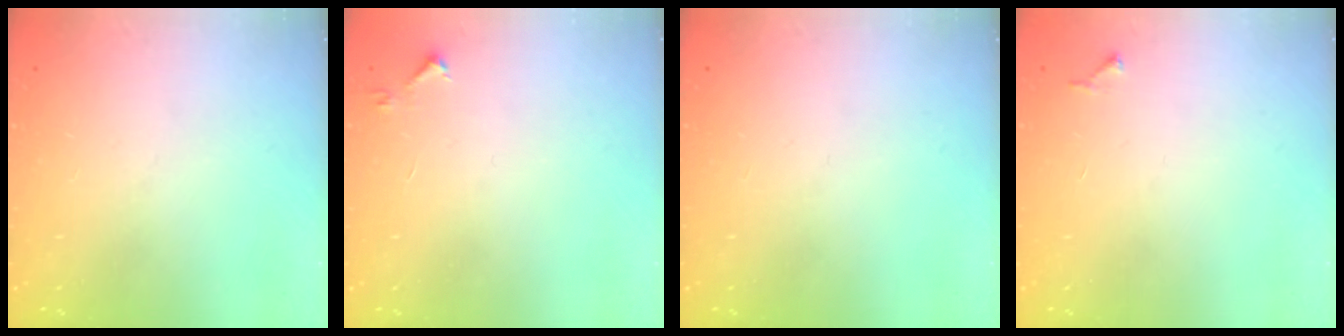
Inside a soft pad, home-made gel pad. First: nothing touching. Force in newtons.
{"total": 3.8, "press": 3.7, "slide": 0.6}
{"total": 0.0}
{"total": 4.2, "press": 4.1, "slide": 0.4}